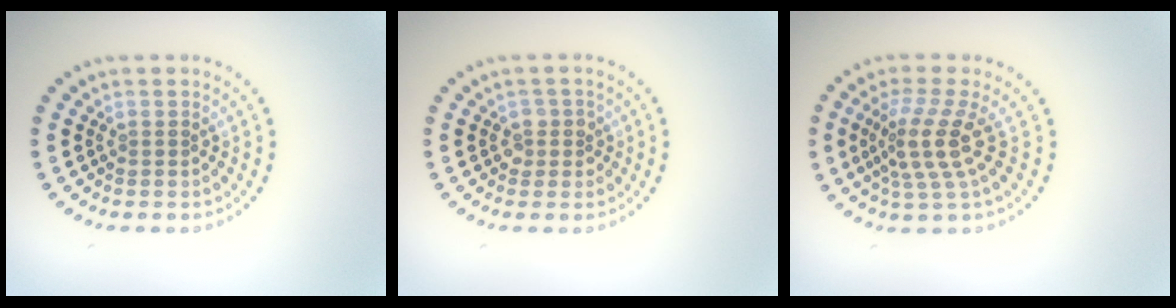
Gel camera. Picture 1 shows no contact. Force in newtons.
{"total": 1.4, "press": 1.3, "slide": 0.6}
{"total": 3.9, "press": 3.0, "slide": 2.5}